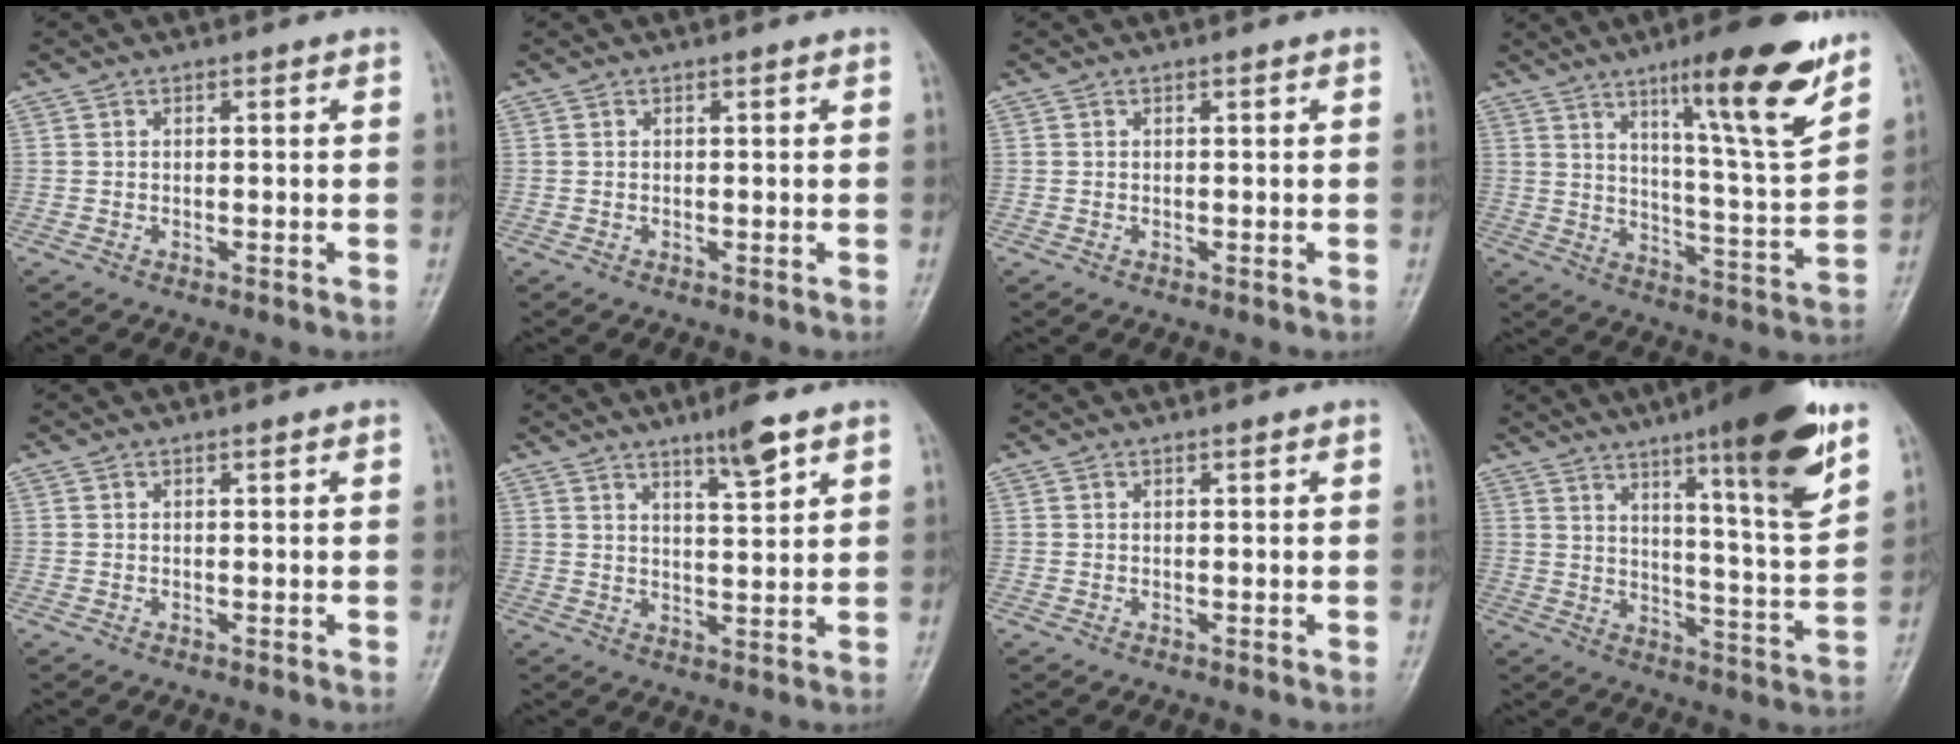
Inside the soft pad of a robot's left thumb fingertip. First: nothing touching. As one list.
[{"total": 0.0}, {"total": 0.0}, {"total": 17.0, "force": [10.6, 2.2, 13.1], "torque": [-0.177, -0.066, 0.166]}, {"total": 0.0}, {"total": 5.5, "force": [3.8, 0.6, 3.9], "torque": [-0.060, -0.025, 0.063]}, {"total": 0.0}, {"total": 18.7, "force": [10.7, 2.4, 15.1], "torque": [-0.197, -0.059, 0.160]}]